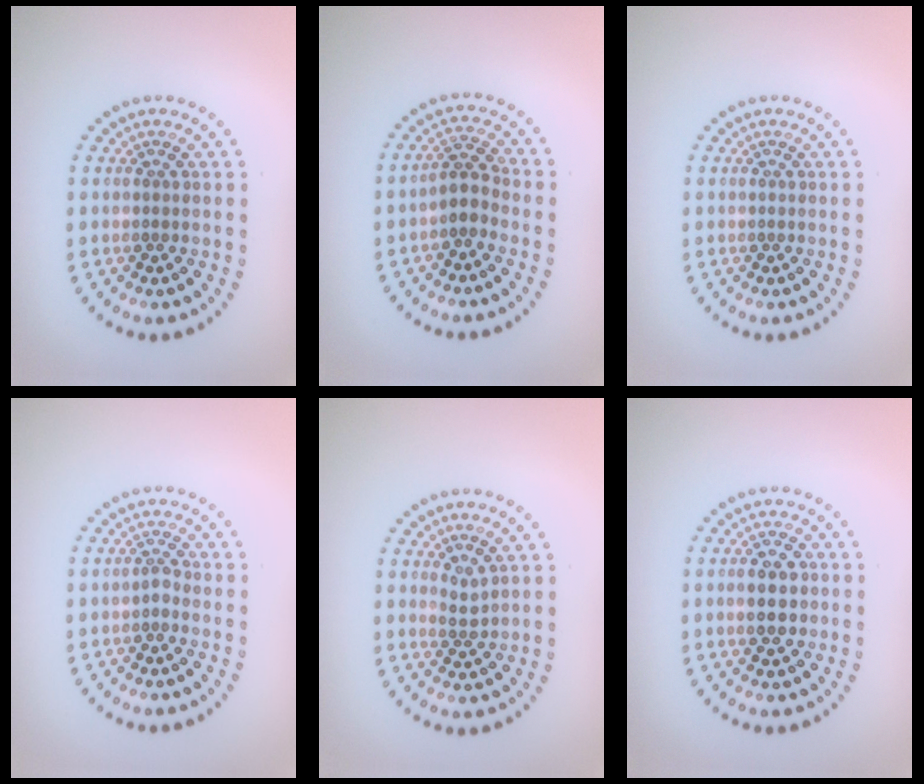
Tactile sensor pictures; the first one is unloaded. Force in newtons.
{"total": 2.2, "press": 1.9, "slide": 1.2}
{"total": 0.0}
{"total": 0.9, "press": 0.5, "slide": 0.8}
{"total": 1.1, "press": 0.7, "slide": 0.7}
{"total": 2.4, "press": 2.4, "slide": 0.2}